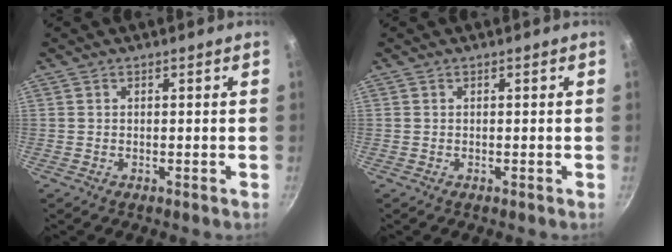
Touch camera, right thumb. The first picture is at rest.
{"total": 0.0}